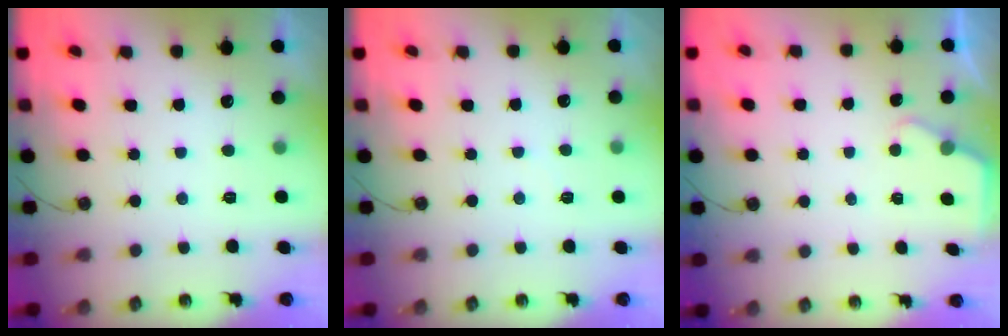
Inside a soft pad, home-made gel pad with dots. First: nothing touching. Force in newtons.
{"total": 2.4, "press": 2.4, "slide": 0.4}
{"total": 2.1, "press": 2.0, "slide": 0.4}